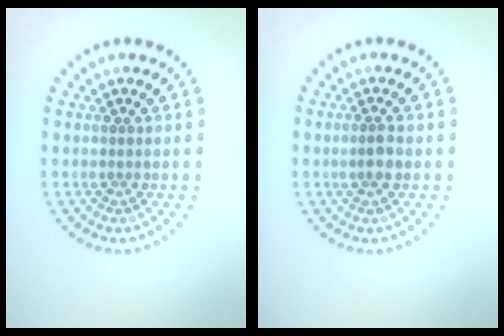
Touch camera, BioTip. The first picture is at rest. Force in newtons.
{"total": 1.6, "press": 1.5, "slide": 0.6}